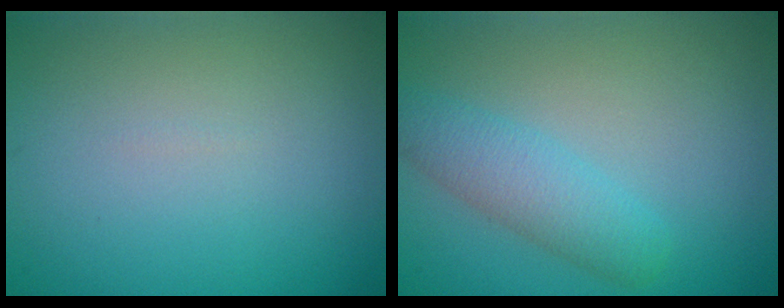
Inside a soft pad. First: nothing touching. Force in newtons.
{"total": 3.3, "press": 3.3, "slide": 0.0}